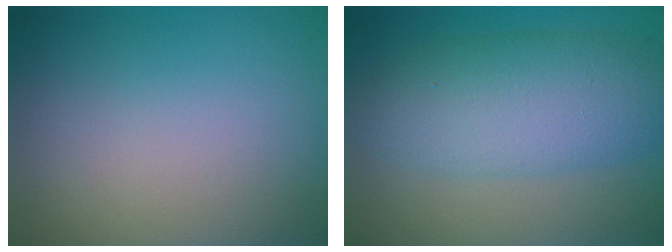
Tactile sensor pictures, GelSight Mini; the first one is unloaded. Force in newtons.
{"total": 6.9, "press": 6.9, "slide": 0.0}